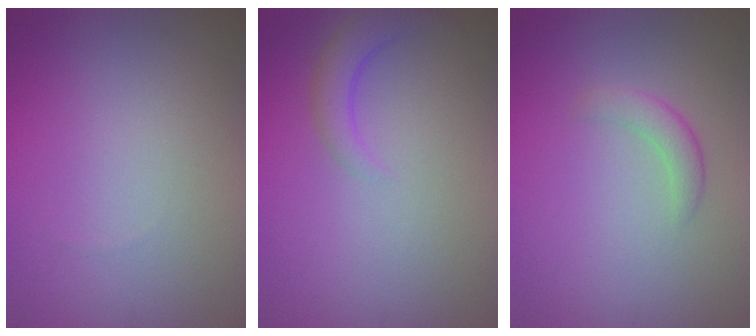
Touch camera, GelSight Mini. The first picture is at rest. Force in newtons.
{"total": 2.3, "press": 2.3, "slide": 0.3}
{"total": 1.8, "press": 1.8, "slide": 0.0}